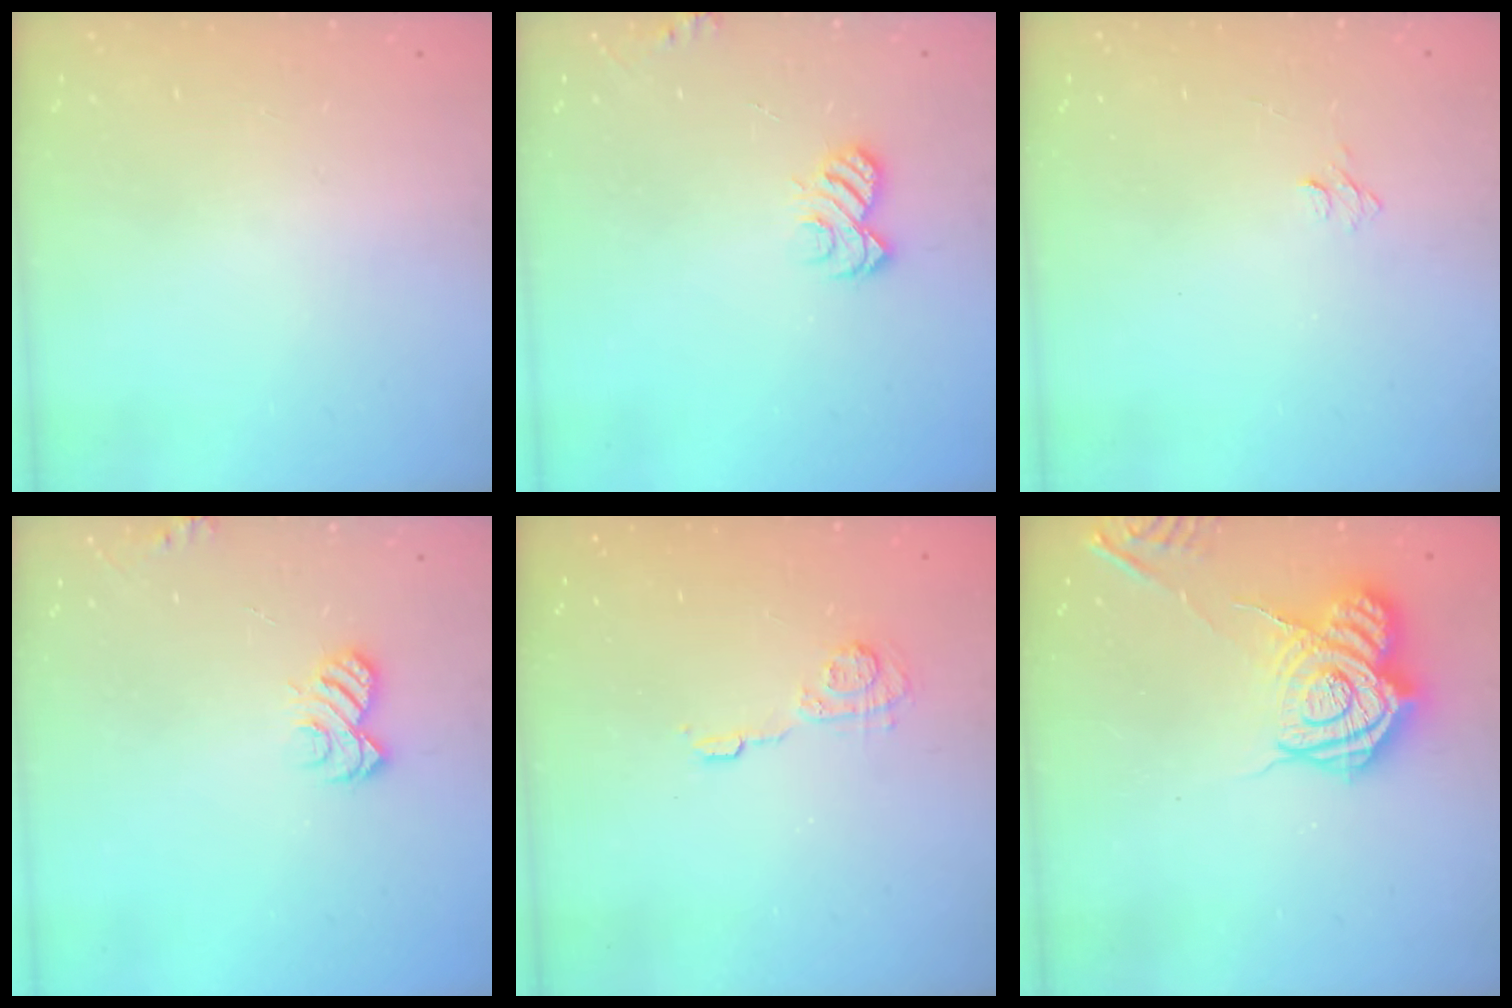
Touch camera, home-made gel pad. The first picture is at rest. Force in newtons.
{"total": 5.6, "press": 5.6, "slide": 0.4}
{"total": 4.2, "press": 4.2, "slide": 0.5}
{"total": 5.6, "press": 5.6, "slide": 0.4}
{"total": 5.7, "press": 5.7, "slide": 0.8}
{"total": 15.4, "press": 15.4, "slide": 1.0}